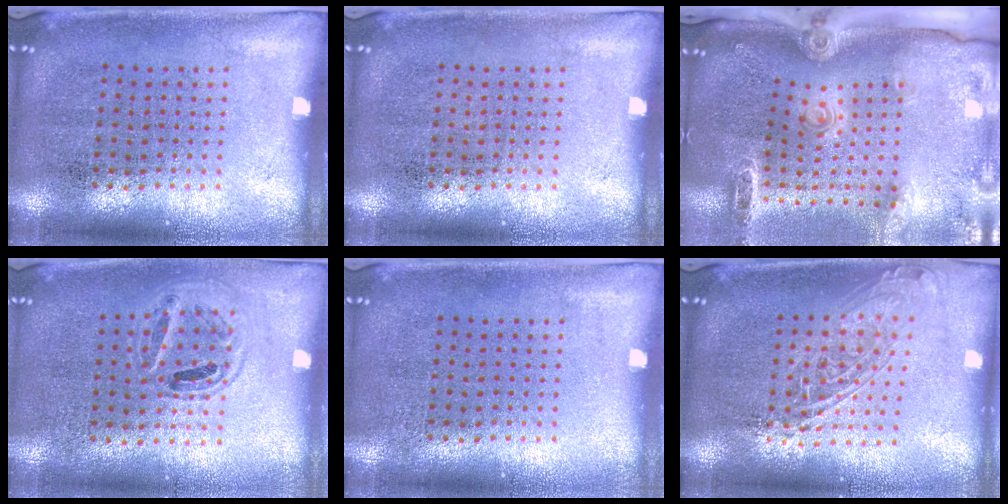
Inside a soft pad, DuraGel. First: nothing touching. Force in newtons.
{"total": 0.0}
{"total": 2.8, "press": 2.1, "slide": 1.9}
{"total": 0.9, "press": 0.9, "slide": 0.4}
{"total": 0.0}
{"total": 1.5, "press": 1.3, "slide": 0.9}